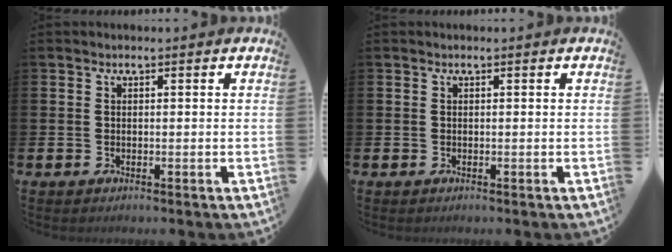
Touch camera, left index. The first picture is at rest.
{"total": 0.0}